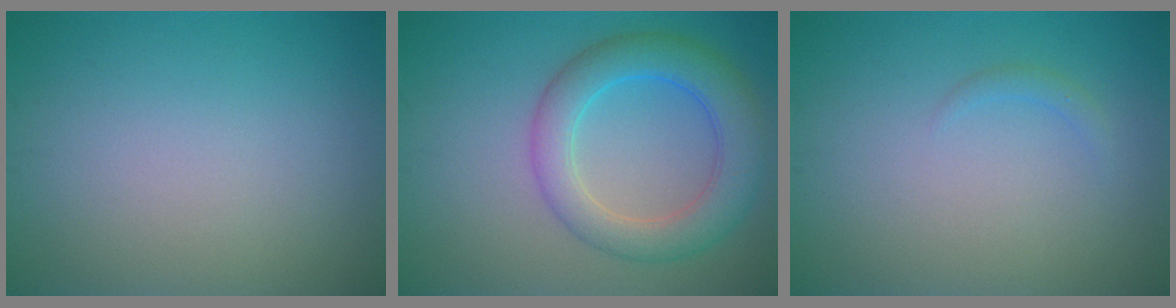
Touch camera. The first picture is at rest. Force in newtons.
{"total": 6.0, "press": 6.0, "slide": 0.3}
{"total": 0.8, "press": 0.8, "slide": 0.0}